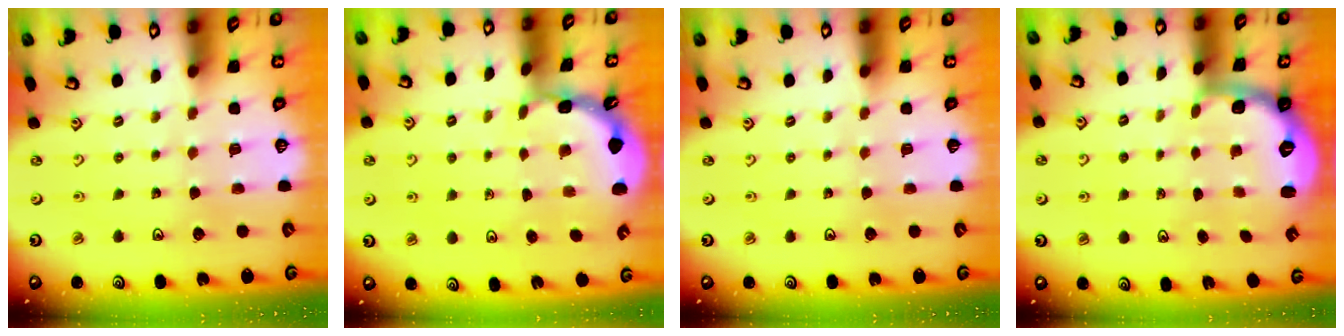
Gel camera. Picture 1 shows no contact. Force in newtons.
{"total": 1.7, "press": 1.7, "slide": 0.0}
{"total": 0.0}
{"total": 2.6, "press": 1.5, "slide": 2.1}